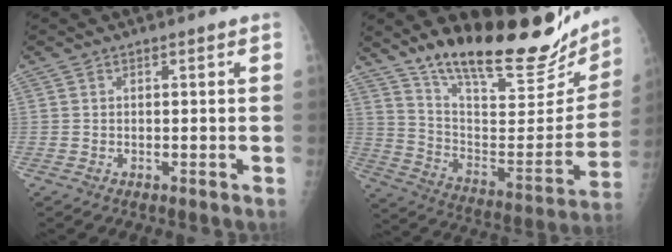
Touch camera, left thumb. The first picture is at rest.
{"total": 27.7, "force": [22.5, 7.5, 14.4], "torque": [-0.188, -0.116, 0.337]}